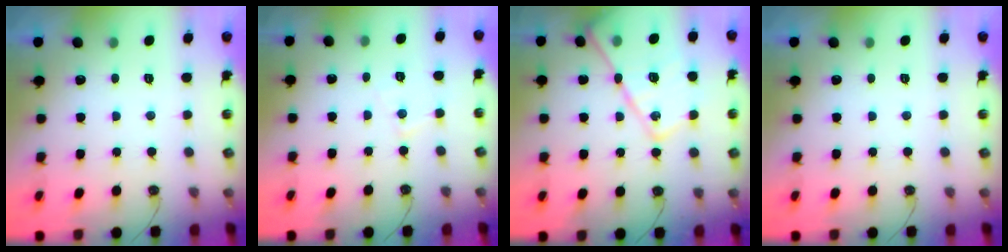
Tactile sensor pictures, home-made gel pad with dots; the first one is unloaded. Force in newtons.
{"total": 5.4, "press": 5.4, "slide": 0.3}
{"total": 19.3, "press": 19.2, "slide": 1.4}
{"total": 0.0}